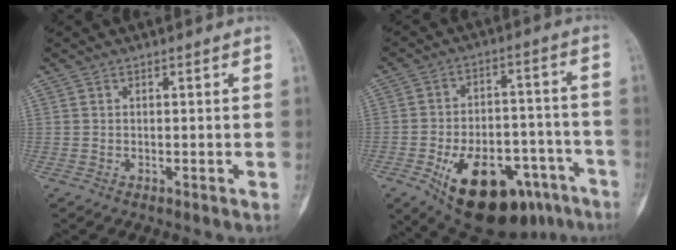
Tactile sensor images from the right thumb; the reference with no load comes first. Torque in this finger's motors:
{"motor_torque": [1.09, 0.18, 1.98, -0.79, 0.51]}